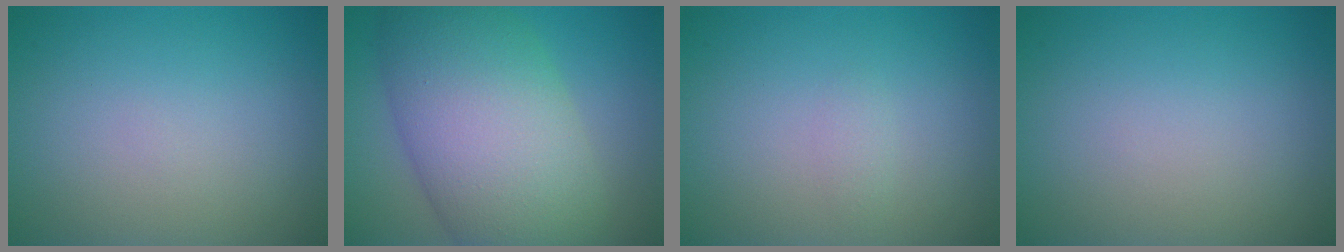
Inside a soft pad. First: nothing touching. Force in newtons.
{"total": 12.2, "press": 12.2, "slide": 0.6}
{"total": 0.7, "press": 0.7, "slide": 0.0}
{"total": 0.0}